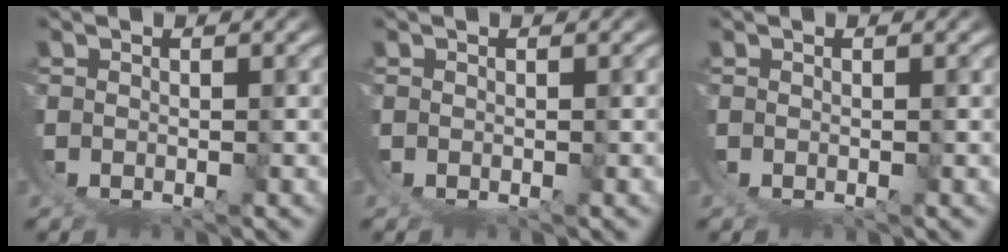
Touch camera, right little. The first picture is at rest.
{"total": 0.0}
{"total": 0.0}